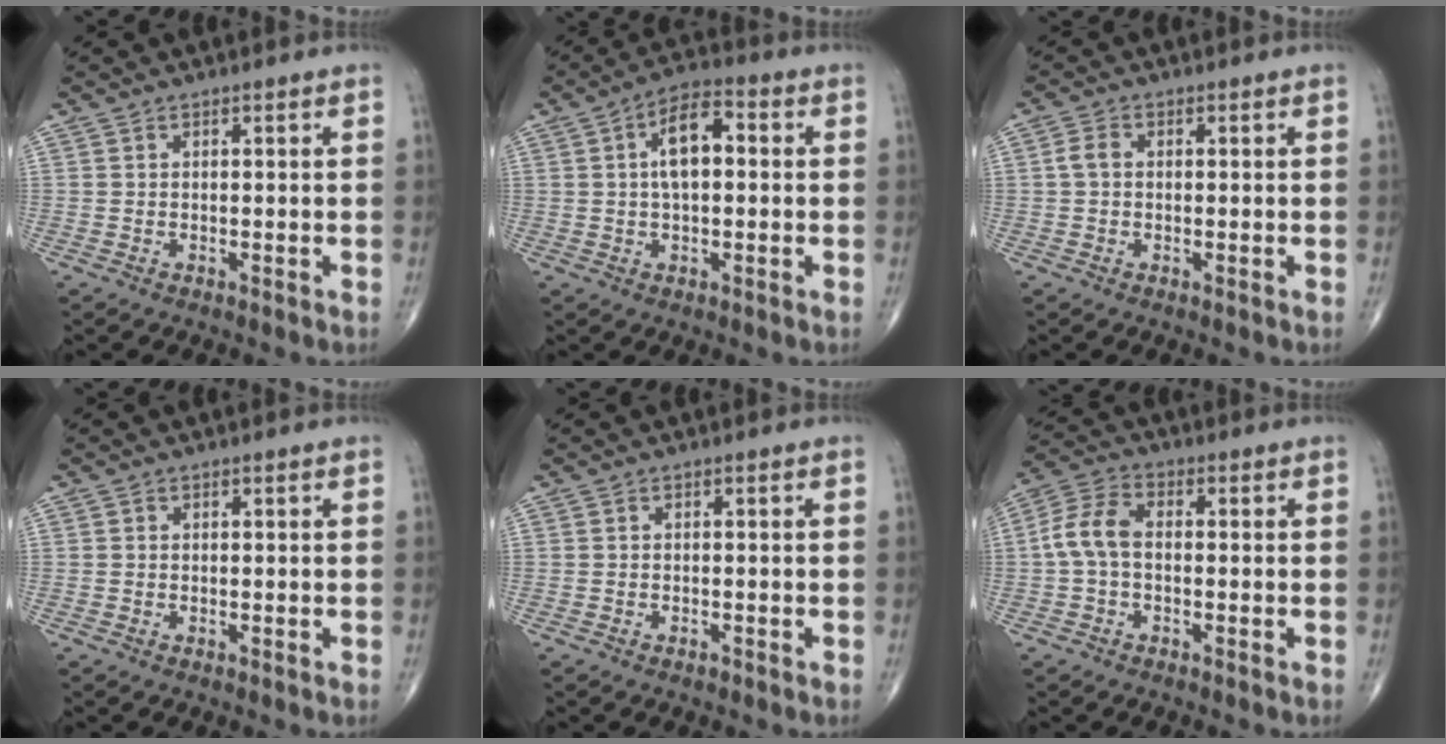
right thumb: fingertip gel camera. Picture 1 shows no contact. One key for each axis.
{"total": 8.7, "fx": 1.2, "fy": 4.3, "fz": 7.4, "tx": -0.121, "ty": 0.019, "tz": 0.011}
{"total": 2.5, "fx": 0.1, "fy": 1.8, "fz": 1.7, "tx": -0.033, "ty": 0.006, "tz": -0.001}
{"total": 0.0}
{"total": 0.5, "fx": -0.4, "fy": 0.2, "fz": 0.2, "tx": -0.005, "ty": 0.001, "tz": -0.009}
{"total": 6.8, "fx": -0.5, "fy": 4.1, "fz": 5.4, "tx": -0.113, "ty": 0.022, "tz": -0.020}